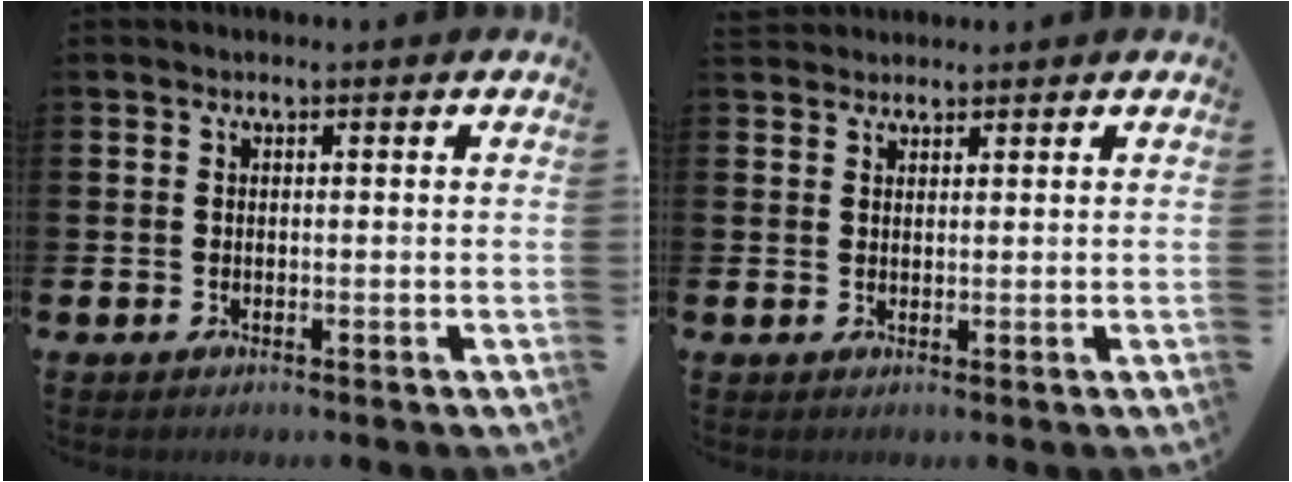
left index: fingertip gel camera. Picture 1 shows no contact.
{"total": 1.9, "force": [1.8, 0.6, 0.0], "torque": [-0.003, -0.003, 0.035]}